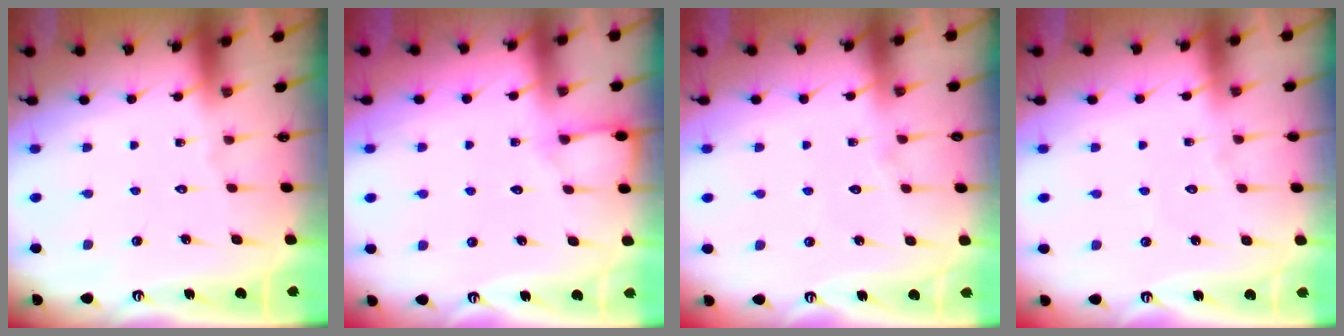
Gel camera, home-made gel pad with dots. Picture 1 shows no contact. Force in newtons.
{"total": 5.6, "press": 5.6, "slide": 0.7}
{"total": 5.9, "press": 5.8, "slide": 0.5}
{"total": 2.3, "press": 2.3, "slide": 0.2}